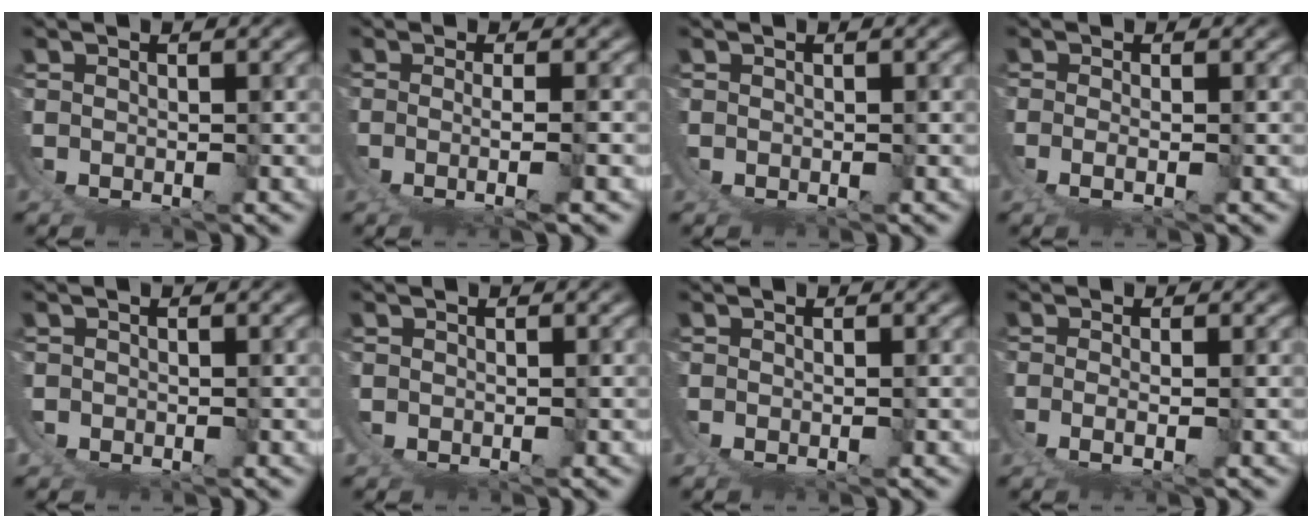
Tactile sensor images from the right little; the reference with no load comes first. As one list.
[{"total": 2.7, "force": [-0.1, 0.2, 2.7], "torque": [-0.059, -0.019, 0.011]}, {"total": 0.0}, {"total": 1.8, "force": [0.5, 0.0, 1.8], "torque": [-0.043, -0.010, 0.016]}, {"total": 1.6, "force": [0.1, 1.6, 0.2], "torque": [-0.019, -0.002, -0.003]}, {"total": 0.7, "force": [0.3, 0.6, 0.1], "torque": [-0.008, 0.002, 0.003]}, {"total": 0.5, "force": [-0.1, -0.2, 0.4], "torque": [-0.009, -0.002, 0.000]}, {"total": 2.1, "force": [0.4, 0.2, 2.0], "torque": [-0.050, -0.015, 0.017]}]